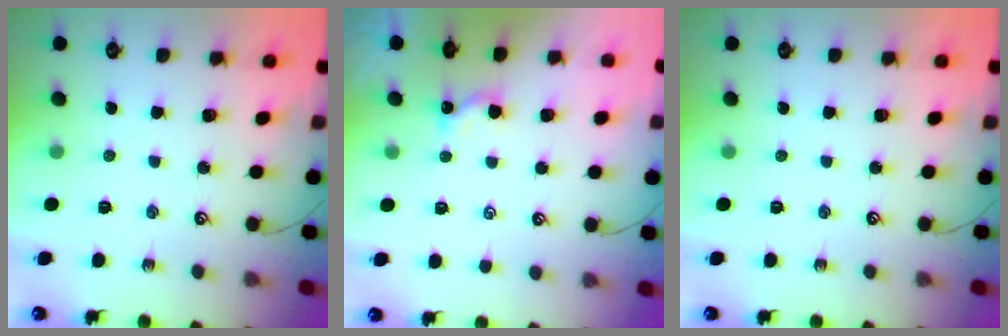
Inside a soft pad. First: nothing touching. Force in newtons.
{"total": 2.5, "press": 2.5, "slide": 0.1}
{"total": 0.0}